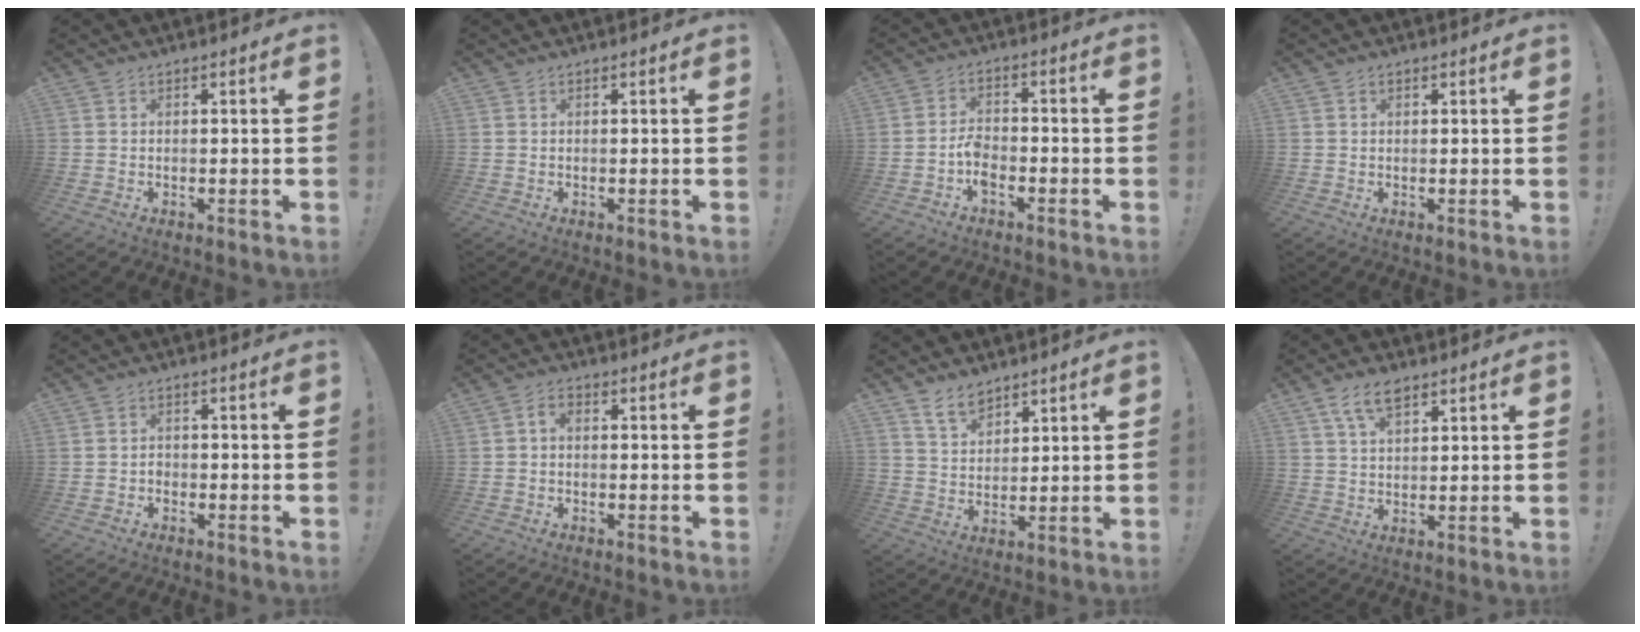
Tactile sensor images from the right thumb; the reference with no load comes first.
{"total": 0.0}
{"total": 4.7, "force": [-2.7, 2.2, 3.1], "torque": [-0.070, 0.003, -0.050]}
{"total": 0.5, "force": [0.2, 0.4, 0.2], "torque": [-0.002, 0.001, 0.003]}
{"total": 1.6, "force": [-1.3, 0.9, 0.5], "torque": [-0.014, 0.008, -0.021]}
{"total": 2.0, "force": [-0.6, 1.1, 1.5], "torque": [-0.028, 0.008, -0.010]}
{"total": 7.2, "force": [5.7, 3.7, 2.5], "torque": [-0.047, -0.029, 0.109]}
{"total": 7.0, "force": [4.1, 3.3, 4.5], "torque": [-0.086, -0.006, 0.076]}